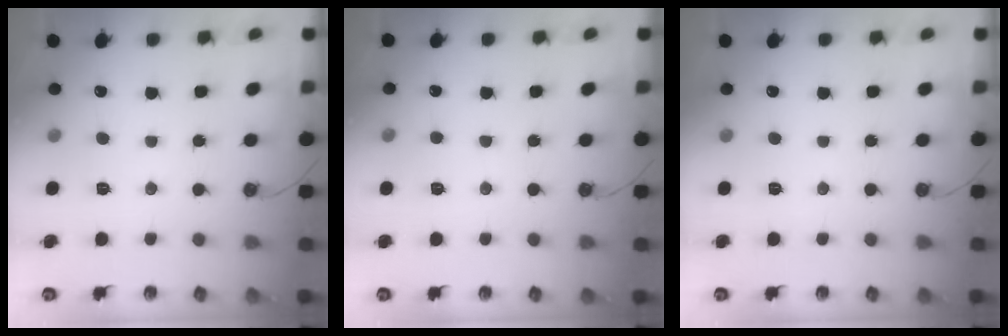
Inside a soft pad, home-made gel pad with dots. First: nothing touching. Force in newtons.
{"total": 3.9, "press": 3.9, "slide": 0.5}
{"total": 0.0}